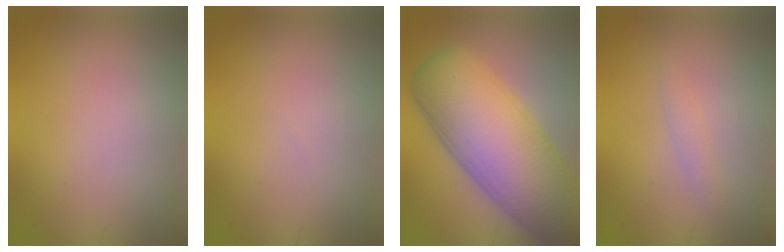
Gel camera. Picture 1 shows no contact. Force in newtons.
{"total": 0.0}
{"total": 14.4, "press": 14.4, "slide": 0.6}
{"total": 1.0, "press": 1.0, "slide": 0.0}